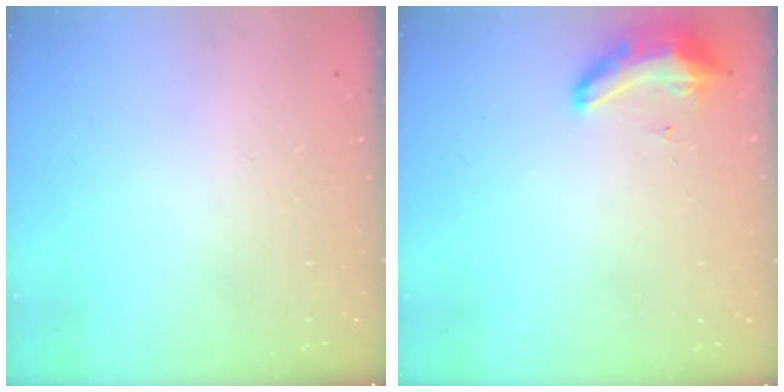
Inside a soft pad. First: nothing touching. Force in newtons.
{"total": 16.2, "press": 11.0, "slide": 11.9}